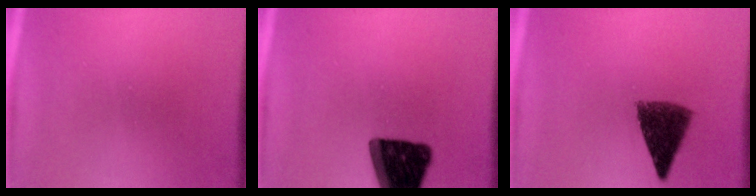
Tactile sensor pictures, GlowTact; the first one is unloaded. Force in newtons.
{"total": 17.1}
{"total": 6.4}